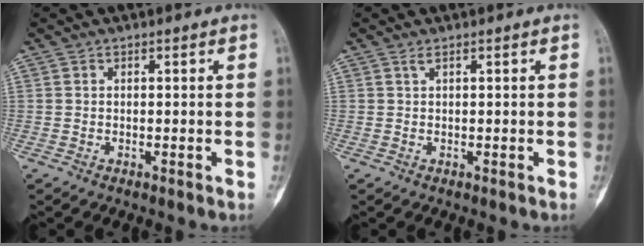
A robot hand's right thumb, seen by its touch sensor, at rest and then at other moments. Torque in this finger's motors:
{"motor_torque": [0.24, 0.18, -0.17, 0.06, 0.05]}